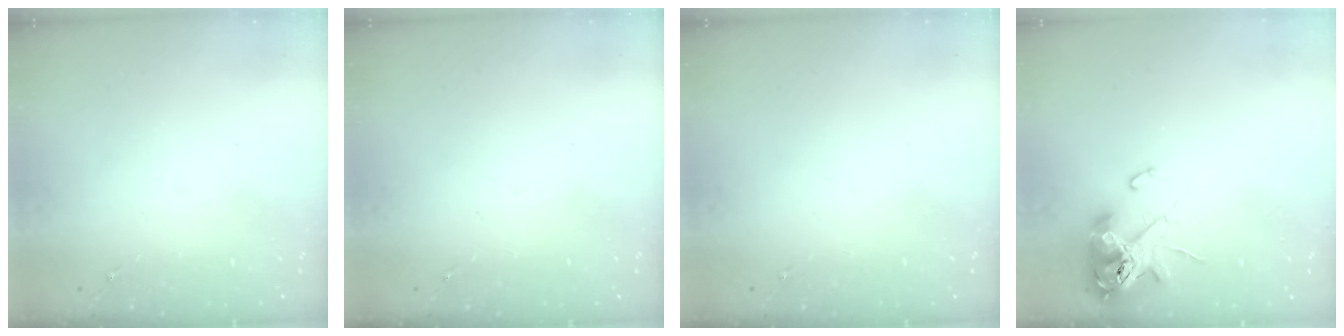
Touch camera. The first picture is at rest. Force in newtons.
{"total": 0.0}
{"total": 0.0}
{"total": 12.2, "press": 12.0, "slide": 2.0}